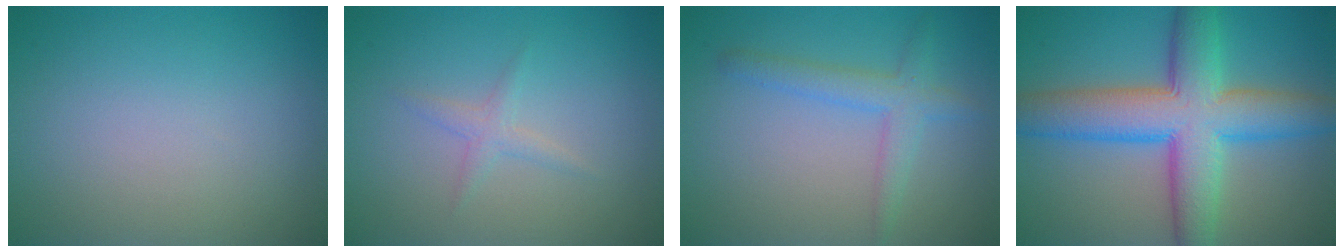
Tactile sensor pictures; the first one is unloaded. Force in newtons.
{"total": 1.2, "press": 1.2, "slide": 0.0}
{"total": 2.9, "press": 2.9, "slide": 0.1}
{"total": 9.7, "press": 9.7, "slide": 0.1}